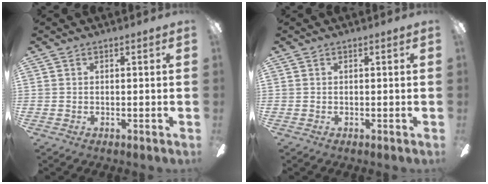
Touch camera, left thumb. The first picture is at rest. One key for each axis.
{"total": 0.0}